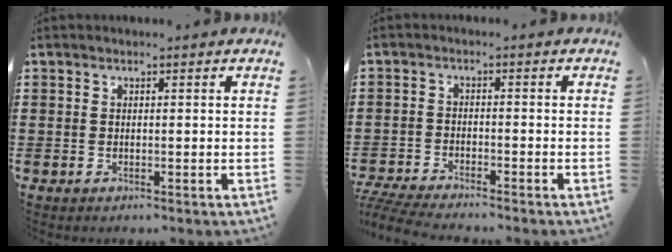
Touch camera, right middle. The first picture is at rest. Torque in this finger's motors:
{"motor_torque": [1.00, -0.59, 0.19, 0.08]}